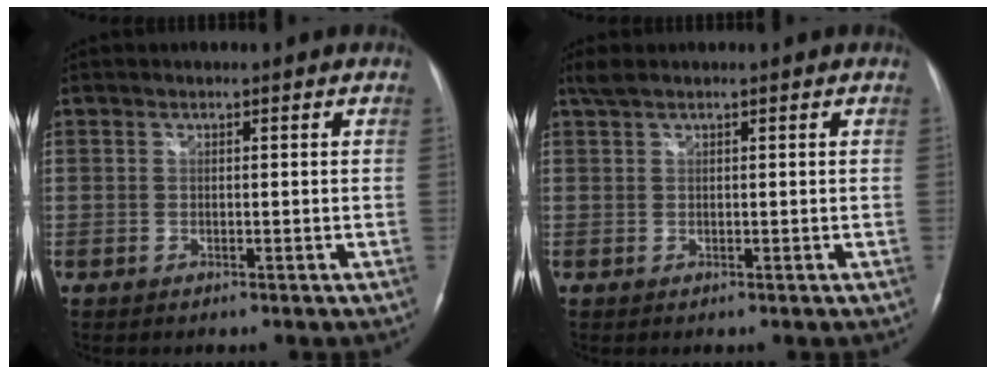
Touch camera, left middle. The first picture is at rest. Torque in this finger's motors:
{"motor_torque": [0.25, -0.11, 0.09, 0.02]}